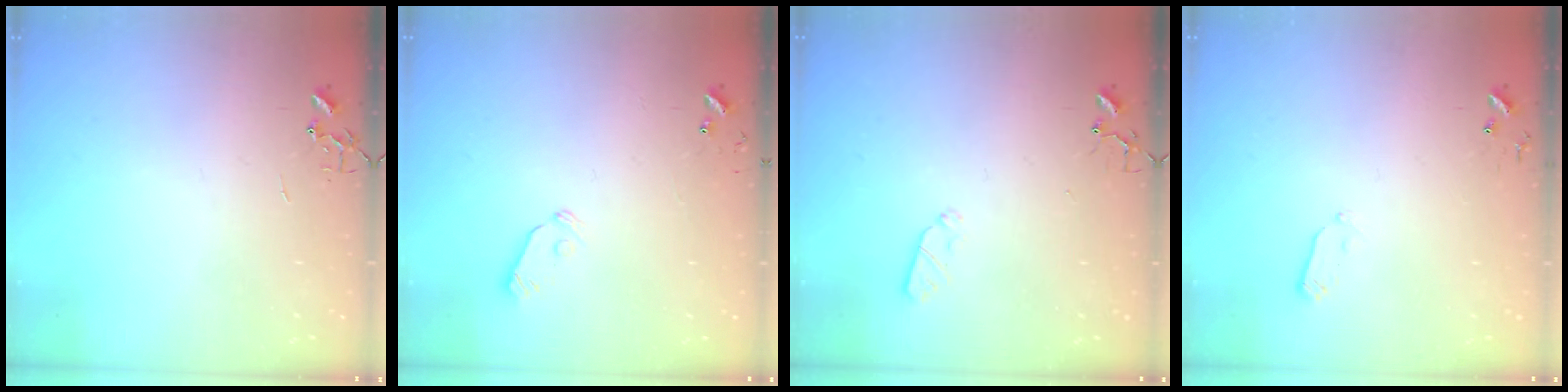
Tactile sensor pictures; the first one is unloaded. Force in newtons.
{"total": 5.9, "press": 5.9, "slide": 0.5}
{"total": 4.5, "press": 4.5, "slide": 0.4}
{"total": 3.7, "press": 3.6, "slide": 0.8}